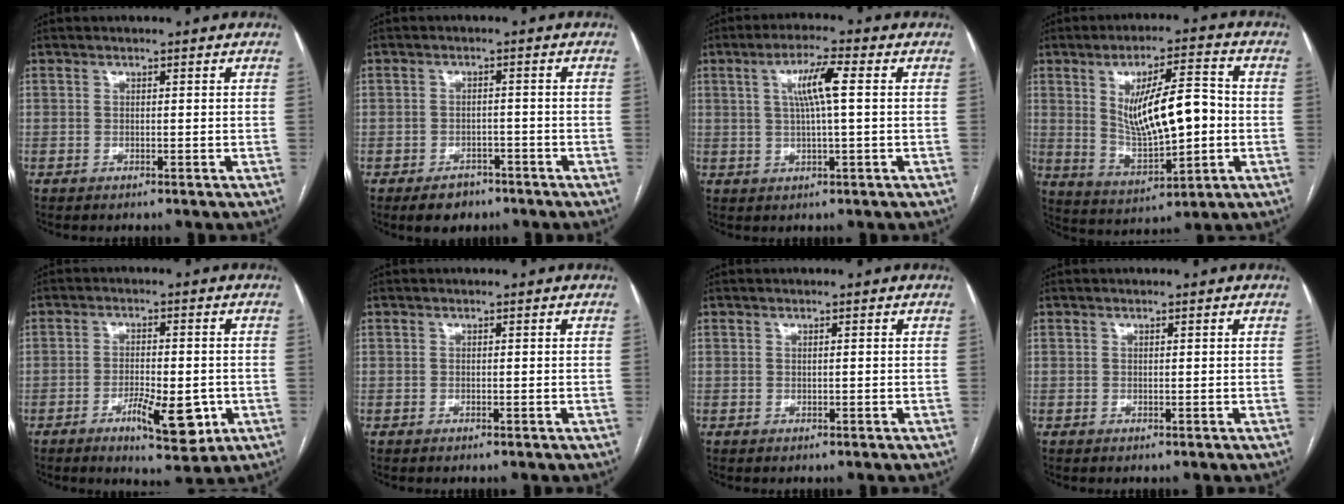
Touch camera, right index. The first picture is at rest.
{"total": 4.2, "force": [-2.9, 2.7, 1.5], "torque": [-0.021, 0.004, -0.037]}
{"total": 6.3, "force": [1.4, 0.3, 6.1], "torque": [-0.113, 0.009, 0.025]}
{"total": 13.3, "force": [0.7, 3.8, 12.7], "torque": [-0.224, 0.007, 0.023]}
{"total": 8.0, "force": [-2.9, 2.4, 7.1], "torque": [-0.108, -0.007, -0.037]}
{"total": 0.0}
{"total": 0.0}
{"total": 0.0}